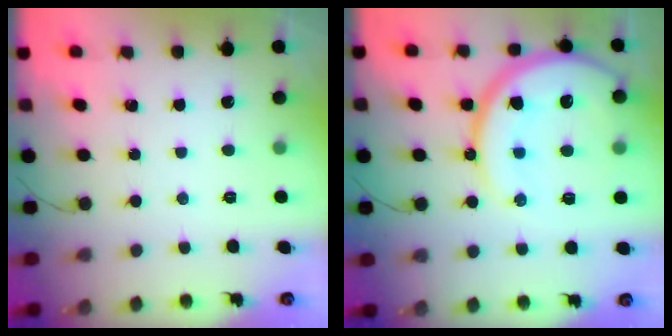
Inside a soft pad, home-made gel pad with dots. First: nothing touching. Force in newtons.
{"total": 18.3, "press": 18.2, "slide": 2.0}